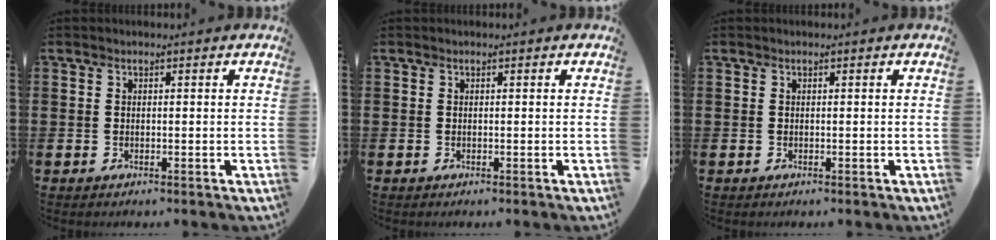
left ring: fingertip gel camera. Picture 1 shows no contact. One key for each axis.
{"total": 0.0}
{"total": 0.0}